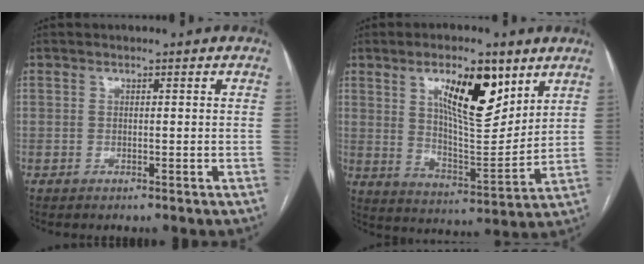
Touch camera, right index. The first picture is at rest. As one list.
[{"total": 14.2, "force": [7.2, 4.3, 11.4], "torque": [-0.186, -0.002, 0.128]}]